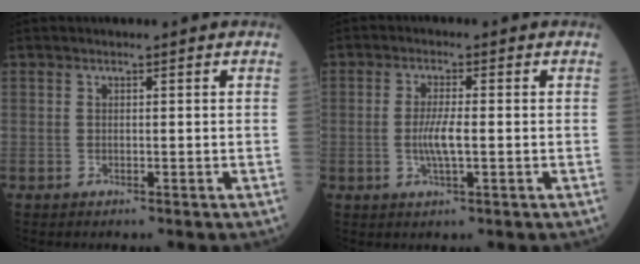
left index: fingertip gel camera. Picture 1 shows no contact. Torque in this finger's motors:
{"motor_torque": [0.72, 0.23, 0.26, 0.03]}